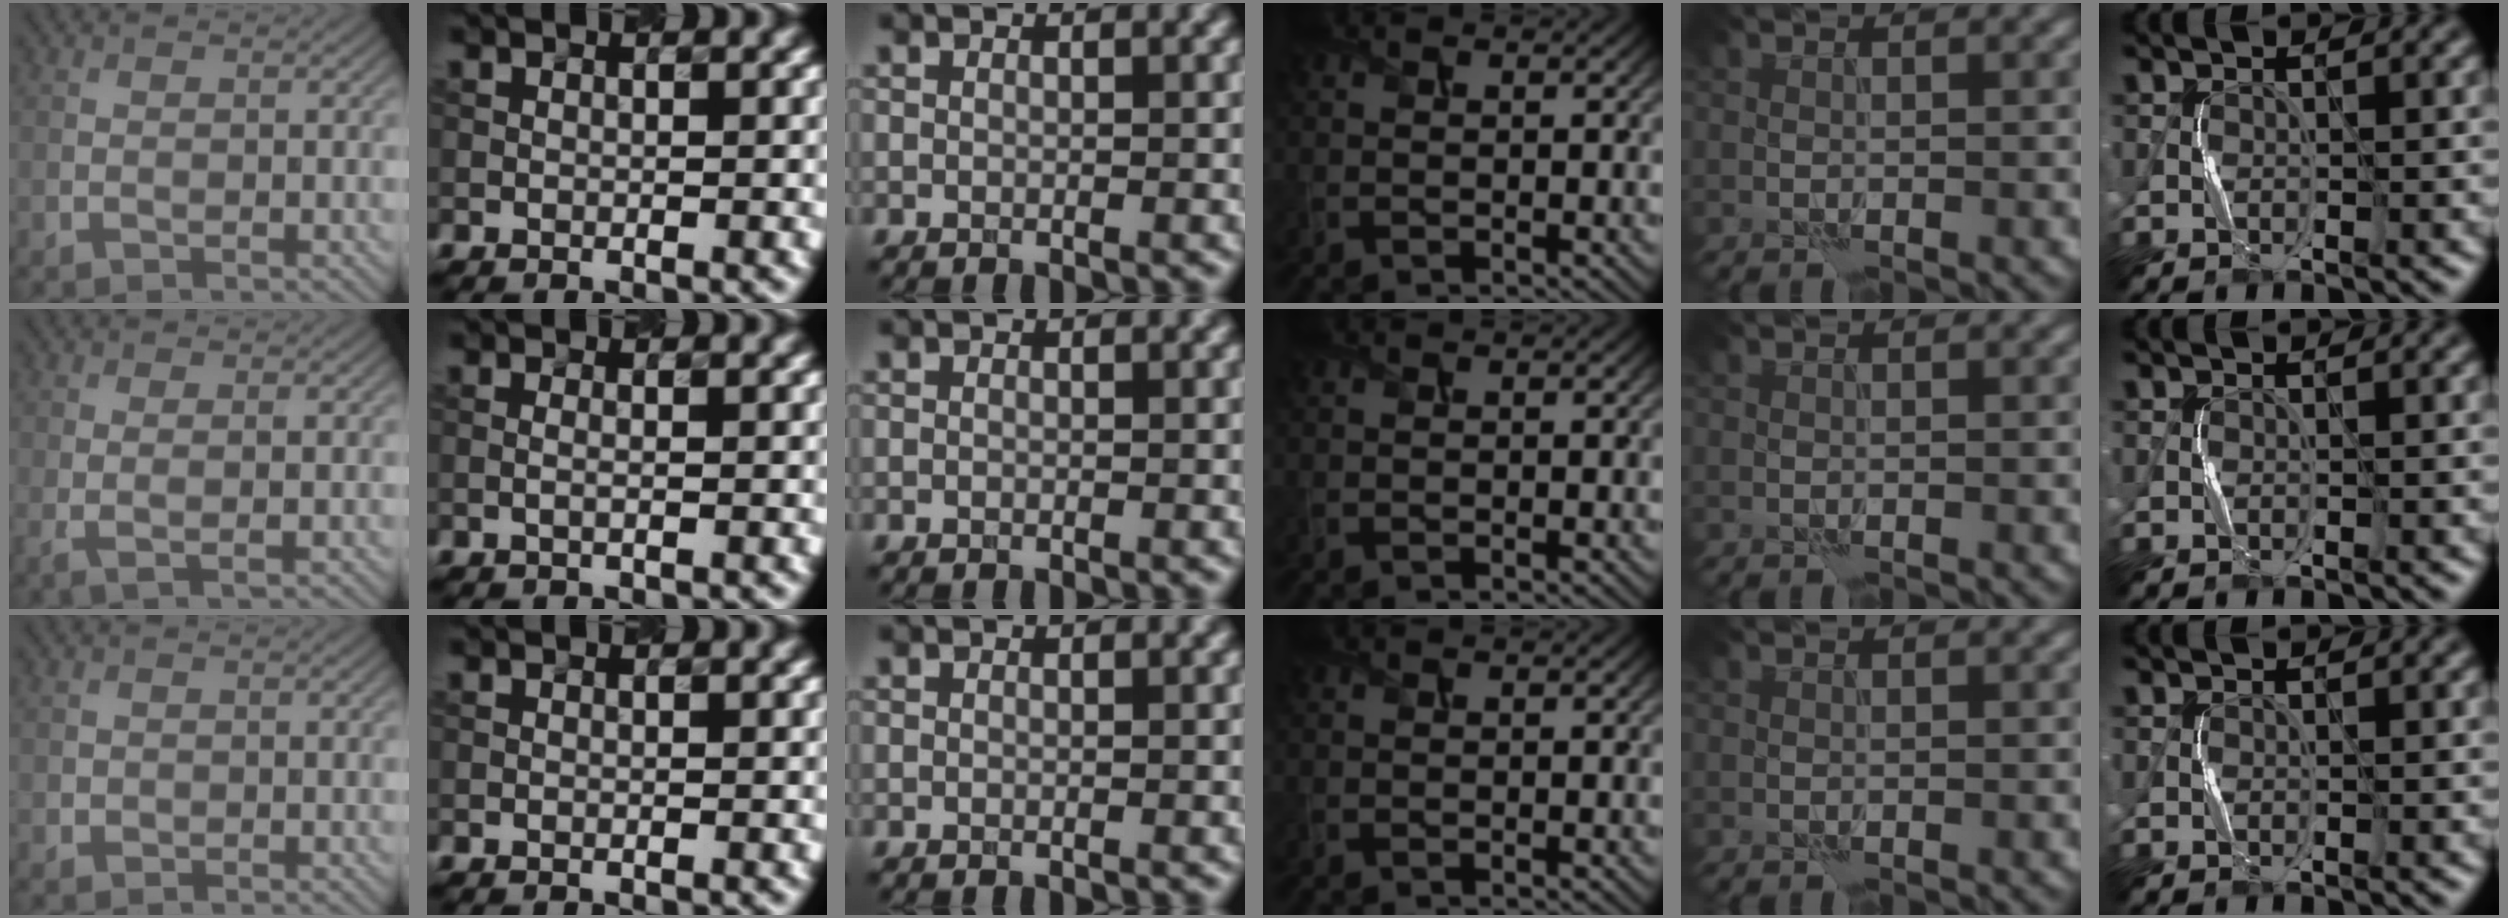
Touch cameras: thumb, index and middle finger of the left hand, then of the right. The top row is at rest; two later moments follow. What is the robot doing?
{"motion": "squeeze", "object": "sponge"}